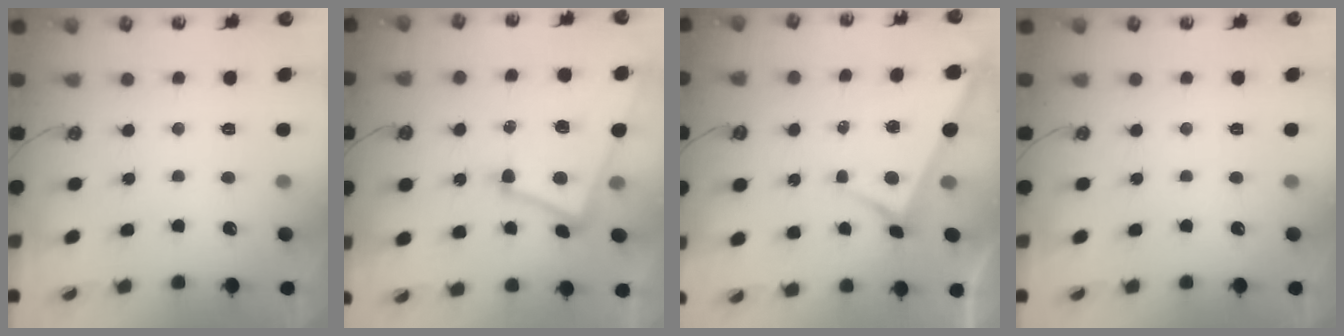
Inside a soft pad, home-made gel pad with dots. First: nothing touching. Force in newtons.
{"total": 5.5, "press": 5.2, "slide": 1.5}
{"total": 3.9, "press": 3.8, "slide": 0.6}
{"total": 0.0}